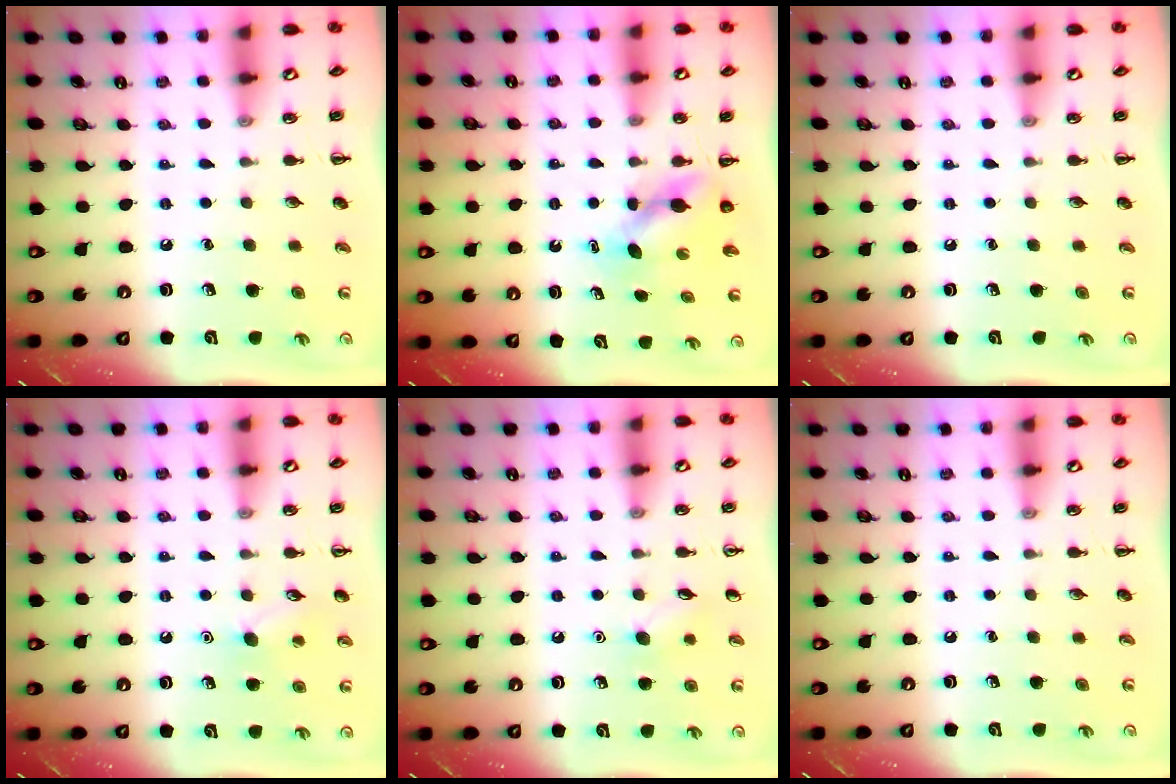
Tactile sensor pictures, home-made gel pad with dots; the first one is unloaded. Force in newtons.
{"total": 5.0, "press": 5.0, "slide": 0.3}
{"total": 0.0}
{"total": 8.6, "press": 8.3, "slide": 2.1}
{"total": 7.0, "press": 6.7, "slide": 2.2}
{"total": 0.0}